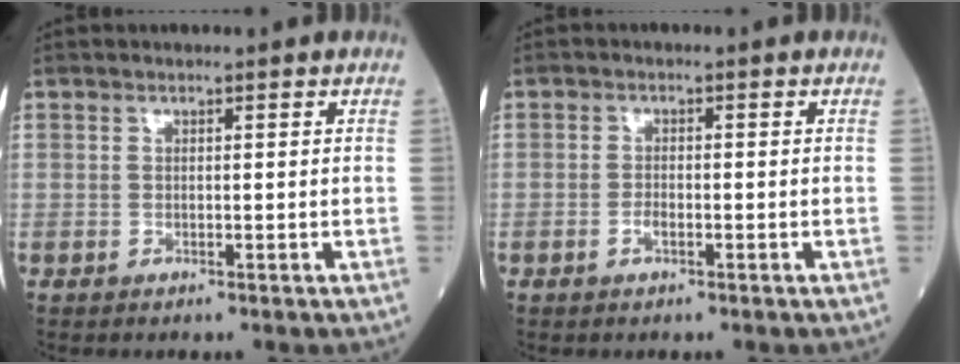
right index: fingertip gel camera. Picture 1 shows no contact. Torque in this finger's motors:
{"motor_torque": [-0.15, 0.05, -0.04, 0.00]}